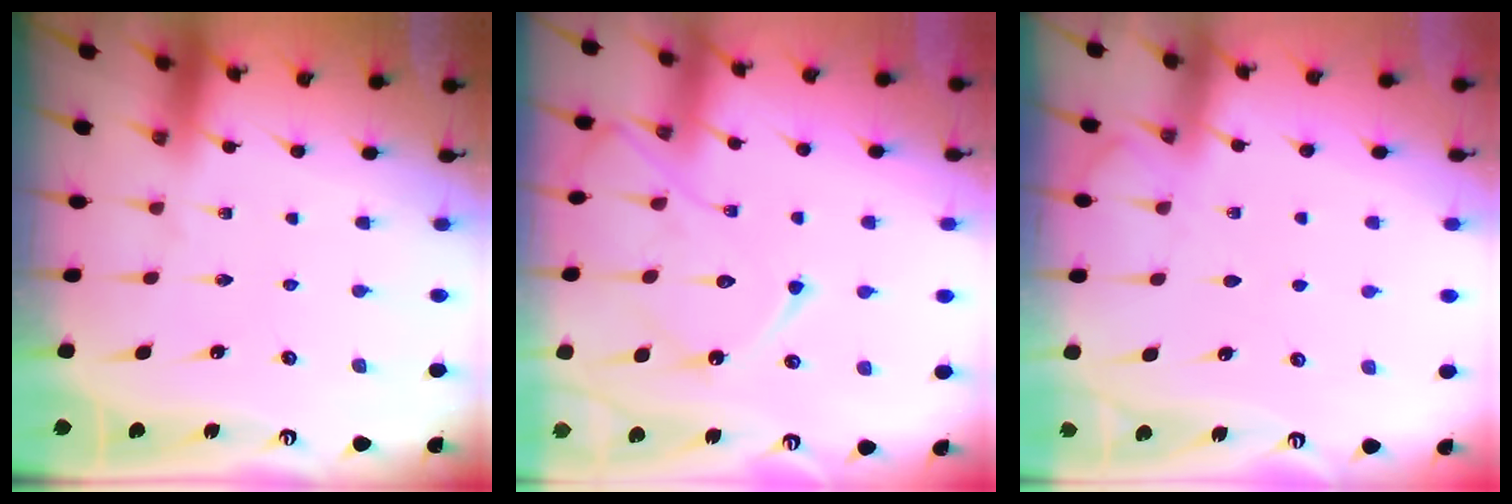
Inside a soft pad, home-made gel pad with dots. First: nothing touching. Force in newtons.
{"total": 14.1, "press": 14.1, "slide": 0.8}
{"total": 5.5, "press": 5.5, "slide": 0.6}